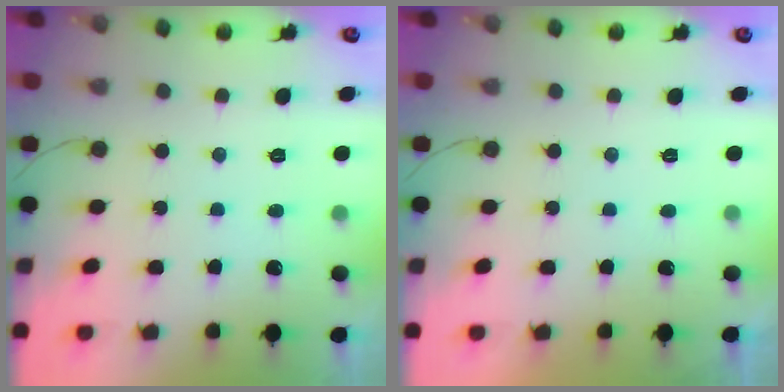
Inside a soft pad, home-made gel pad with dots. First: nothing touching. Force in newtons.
{"total": 2.3, "press": 2.2, "slide": 0.4}